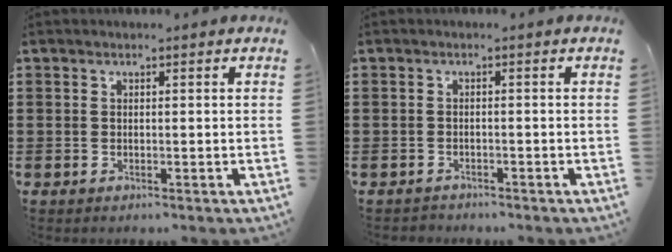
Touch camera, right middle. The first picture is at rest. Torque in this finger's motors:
{"motor_torque": [-0.13, 0.34, -0.04, -0.01]}